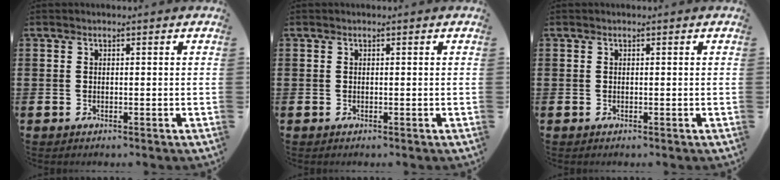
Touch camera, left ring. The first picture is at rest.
{"total": 0.0}
{"total": 0.0}